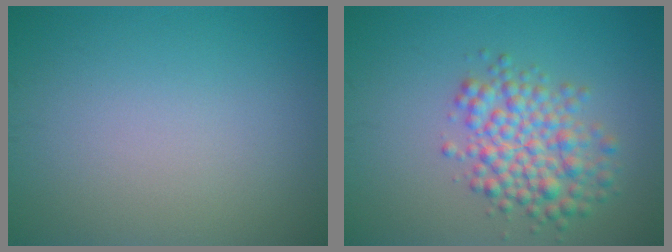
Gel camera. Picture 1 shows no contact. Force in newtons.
{"total": 4.9, "press": 4.9, "slide": 0.1}